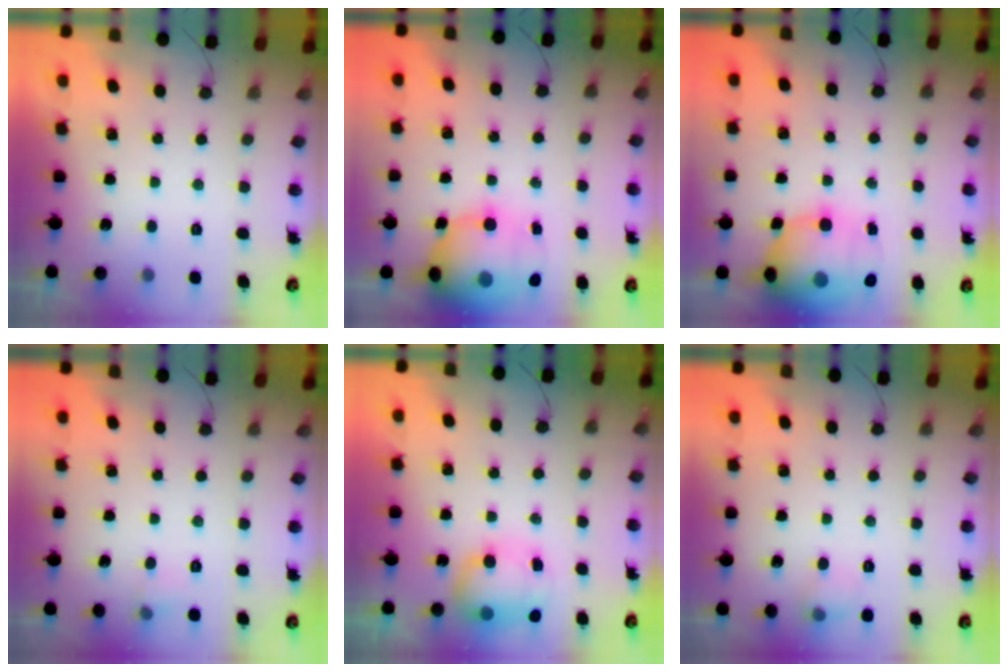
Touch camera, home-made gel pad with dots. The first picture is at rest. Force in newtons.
{"total": 17.7, "press": 17.2, "slide": 4.0}
{"total": 20.0, "press": 17.8, "slide": 9.1}
{"total": 3.7, "press": 3.5, "slide": 1.1}
{"total": 8.3, "press": 8.3, "slide": 0.9}
{"total": 6.9, "press": 6.5, "slide": 2.2}